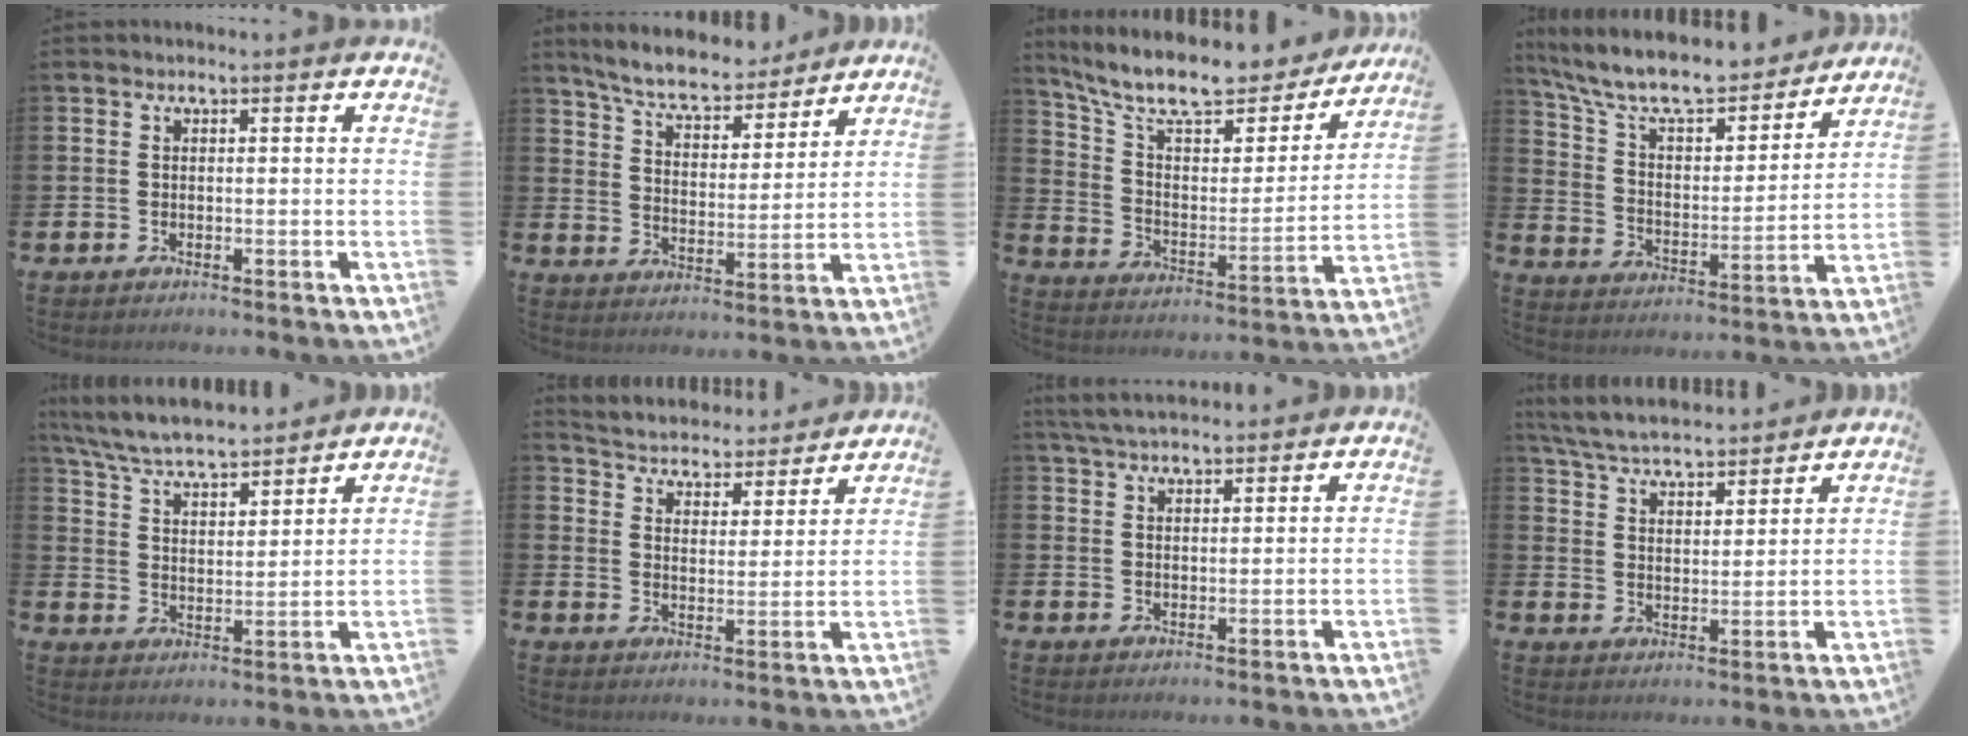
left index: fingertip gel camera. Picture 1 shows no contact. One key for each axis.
{"total": 7.2, "fx": 6.8, "fy": 1.4, "fz": 2.0, "tx": -0.066, "ty": -0.044, "tz": 0.117}
{"total": 11.3, "fx": 9.8, "fy": 3.3, "fz": 4.6, "tx": -0.123, "ty": -0.061, "tz": 0.166}
{"total": 10.1, "fx": 9.1, "fy": 2.4, "fz": 3.6, "tx": -0.108, "ty": -0.063, "tz": 0.156}
{"total": 6.9, "fx": 6.7, "fy": 0.7, "fz": 1.7, "tx": -0.065, "ty": -0.043, "tz": 0.117}
{"total": 4.7, "fx": 4.5, "fy": 1.2, "fz": 0.0, "tx": -0.024, "ty": -0.047, "tz": 0.073}
{"total": 4.4, "fx": 4.2, "fy": 0.8, "fz": 1.1, "tx": -0.031, "ty": -0.014, "tz": 0.078}
{"total": 5.8, "fx": 5.7, "fy": 0.7, "fz": 0.9, "tx": -0.046, "ty": -0.039, "tz": 0.100}